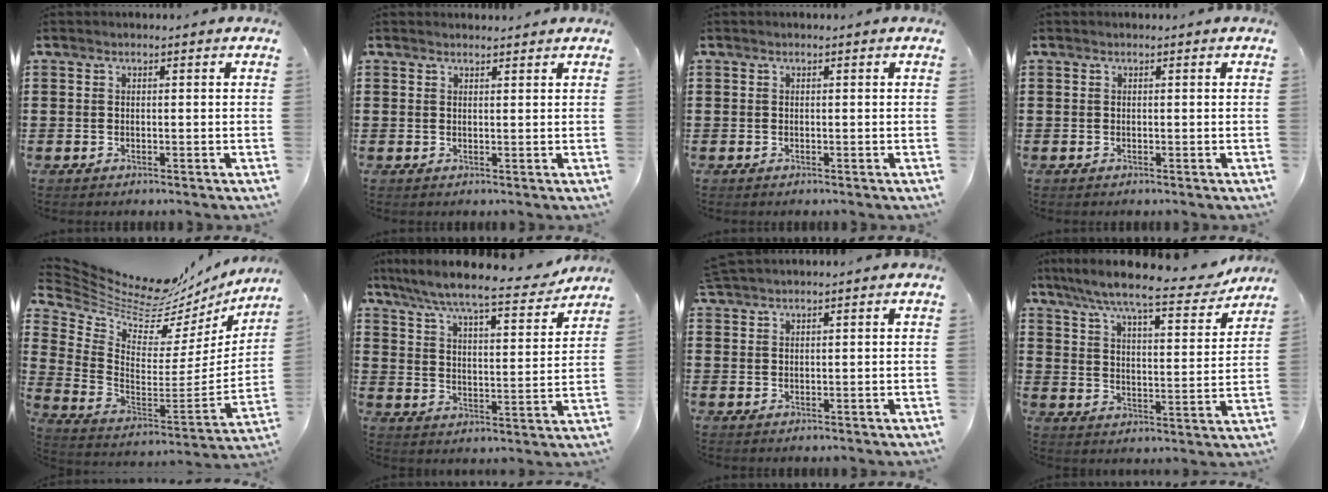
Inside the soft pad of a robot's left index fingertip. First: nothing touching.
{"total": 1.3, "force": [1.2, 0.4, 0.0], "torque": [-0.003, 0.001, 0.024]}
{"total": 0.0}
{"total": 0.0}
{"total": 7.0, "force": [6.4, 2.1, 1.8], "torque": [-0.078, -0.067, 0.108]}
{"total": 8.4, "force": [7.5, 0.1, 3.7], "torque": [-0.103, -0.046, 0.125]}
{"total": 1.7, "force": [1.6, -0.1, 0.3], "torque": [-0.009, 0.000, 0.032]}
{"total": 9.6, "force": [8.3, 0.3, 4.7], "torque": [-0.116, -0.047, 0.137]}